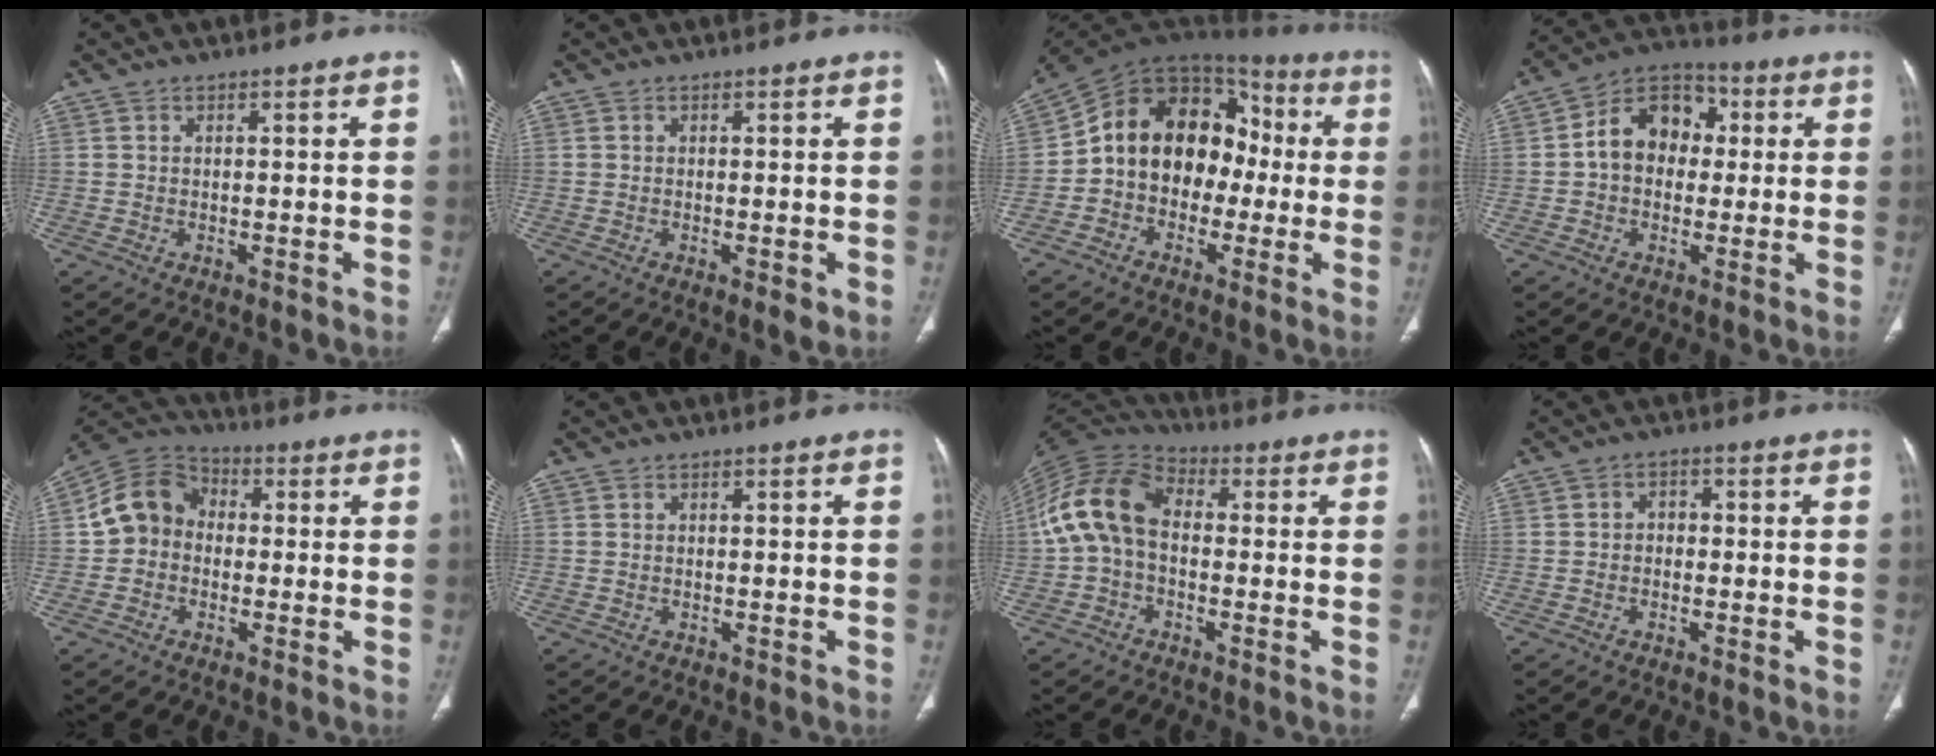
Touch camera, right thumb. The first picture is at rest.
{"total": 2.0, "force": [-0.6, 0.6, 1.8], "torque": [-0.027, -0.007, -0.005]}
{"total": 16.8, "force": [-1.4, 12.8, 10.8], "torque": [-0.127, 0.061, -0.035]}
{"total": 11.8, "force": [1.0, 9.0, 7.5], "torque": [-0.094, 0.029, 0.005]}
{"total": 9.2, "force": [-0.4, 7.9, 4.6], "torque": [-0.071, 0.032, -0.024]}
{"total": 0.0}
{"total": 12.4, "force": [-0.3, 8.5, 9.1], "torque": [-0.177, 0.034, -0.020]}
{"total": 2.0, "force": [-0.4, 1.7, 1.0], "torque": [-0.001, 0.010, -0.015]}